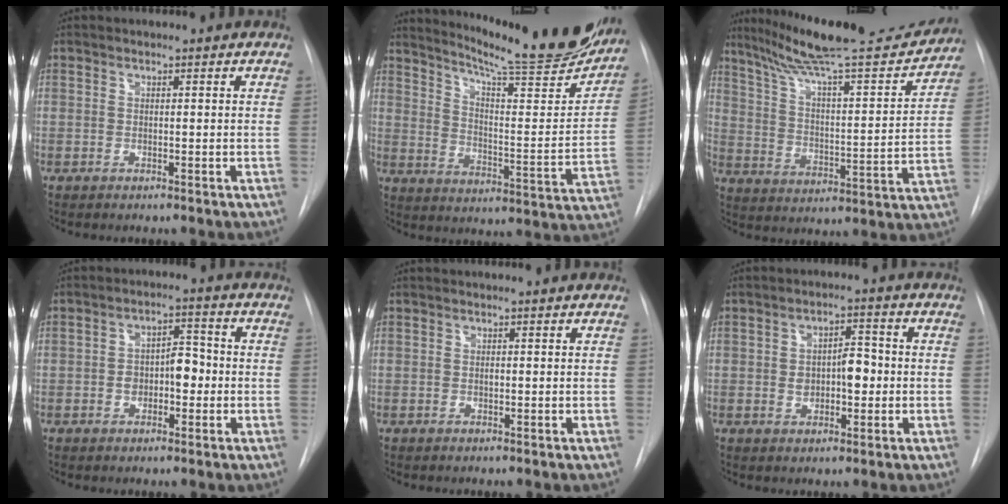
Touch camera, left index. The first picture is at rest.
{"total": 23.9, "force": [20.9, 2.2, 11.4], "torque": [-0.174, -0.070, 0.277]}
{"total": 21.6, "force": [19.1, 1.5, 9.9], "torque": [-0.165, -0.030, 0.282]}
{"total": 5.4, "force": [-1.7, 2.8, 4.3], "torque": [-0.068, 0.015, -0.024]}
{"total": 0.7, "force": [-0.7, -0.1, 0.2], "torque": [-0.005, -0.005, -0.010]}
{"total": 5.4, "force": [-1.1, 2.7, 4.5], "torque": [-0.070, 0.008, -0.011]}